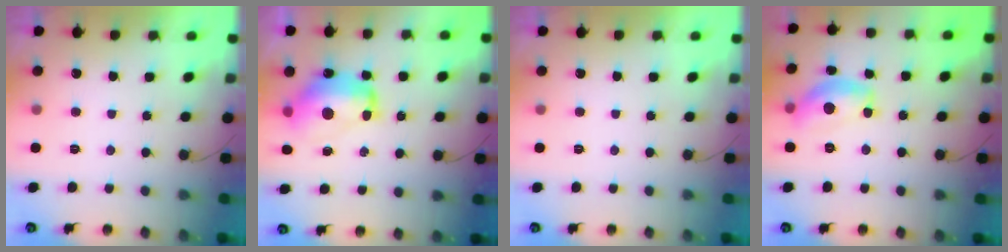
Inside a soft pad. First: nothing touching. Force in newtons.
{"total": 13.5, "press": 13.4, "slide": 1.0}
{"total": 0.0}
{"total": 13.3, "press": 13.3, "slide": 0.6}